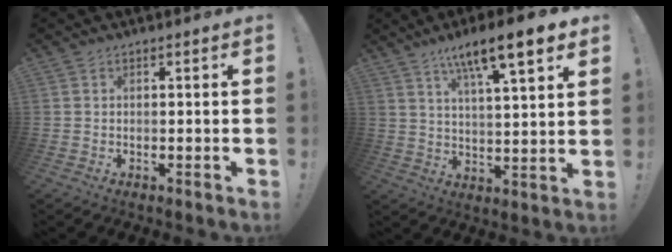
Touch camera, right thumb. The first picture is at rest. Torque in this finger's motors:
{"motor_torque": [0.12, 0.32, 0.69, 0.48, 0.04]}